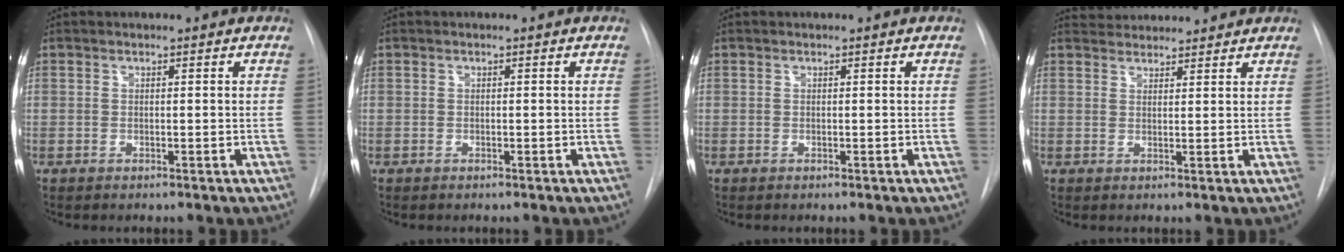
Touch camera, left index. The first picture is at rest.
{"total": 0.0}
{"total": 0.0}
{"total": 5.9, "force": [5.8, 1.2, 0.6], "torque": [-0.008, 0.032, 0.081]}